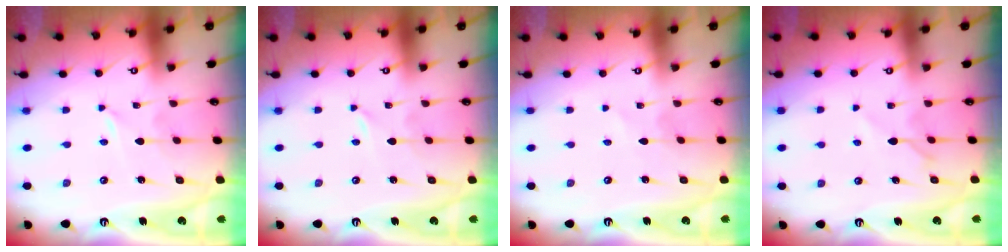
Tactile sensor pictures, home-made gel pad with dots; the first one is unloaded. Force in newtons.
{"total": 0.0}
{"total": 0.6, "press": 0.6, "slide": 0.1}
{"total": 4.7, "press": 4.7, "slide": 0.7}